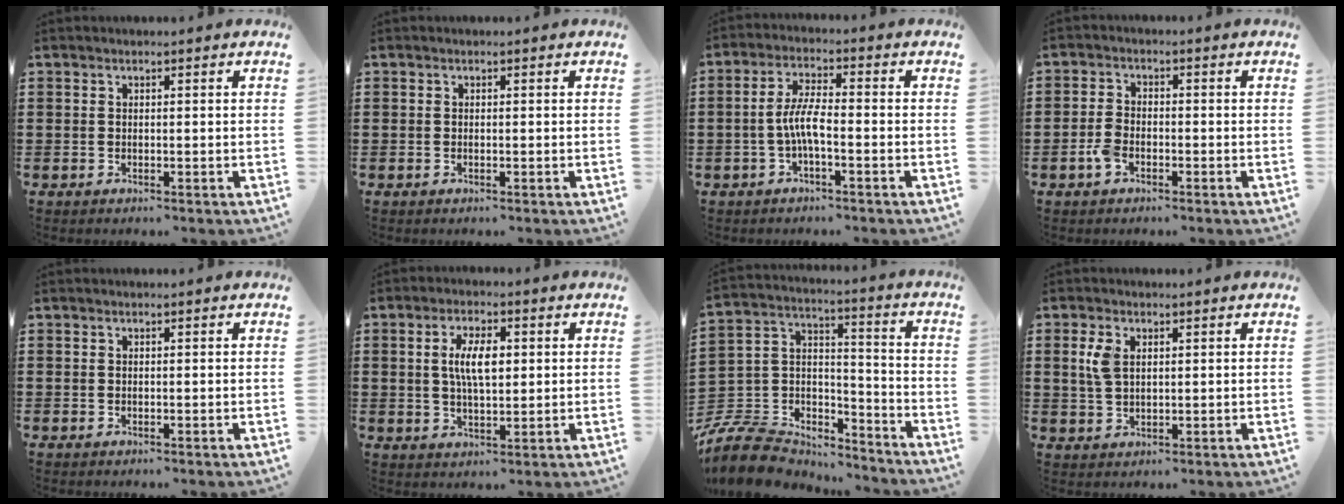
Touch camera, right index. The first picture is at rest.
{"total": 0.0}
{"total": 5.2, "force": [-1.4, 1.2, 4.9], "torque": [-0.114, -0.004, -0.035]}
{"total": 3.4, "force": [-1.7, 1.7, 2.4], "torque": [-0.064, -0.003, -0.037]}
{"total": 0.0}
{"total": 6.2, "force": [1.0, 2.5, 5.5], "torque": [-0.111, 0.009, 0.015]}
{"total": 9.8, "force": [-8.8, 3.7, 2.2], "torque": [-0.067, 0.015, -0.176]}
{"total": 3.8, "force": [1.2, 2.1, 2.9], "torque": [-0.071, 0.006, 0.019]}